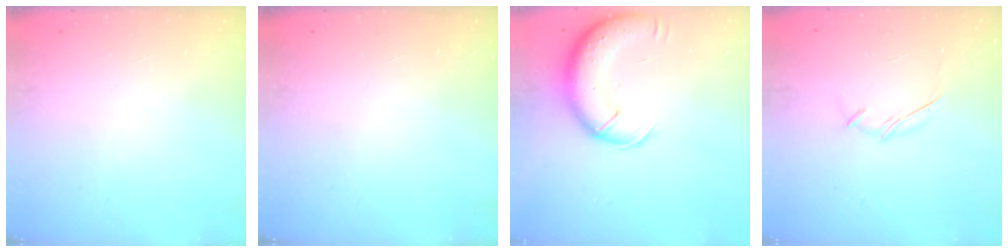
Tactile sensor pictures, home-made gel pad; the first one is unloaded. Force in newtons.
{"total": 0.0}
{"total": 13.4, "press": 12.9, "slide": 3.5}
{"total": 3.8, "press": 3.7, "slide": 0.7}